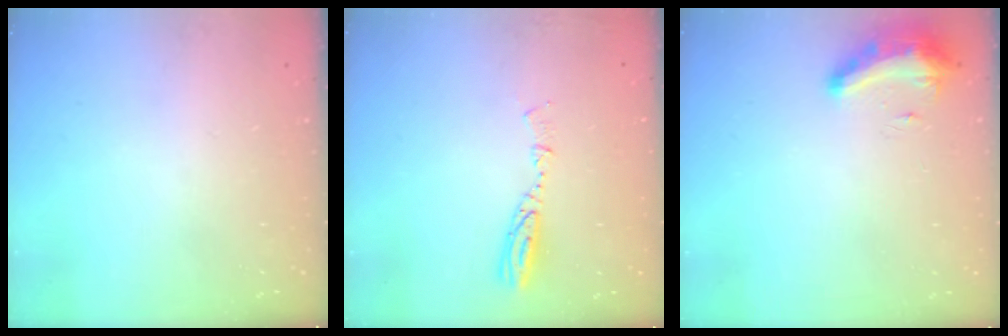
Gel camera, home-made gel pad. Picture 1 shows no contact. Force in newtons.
{"total": 5.7, "press": 5.7, "slide": 0.5}
{"total": 19.6, "press": 13.3, "slide": 14.5}